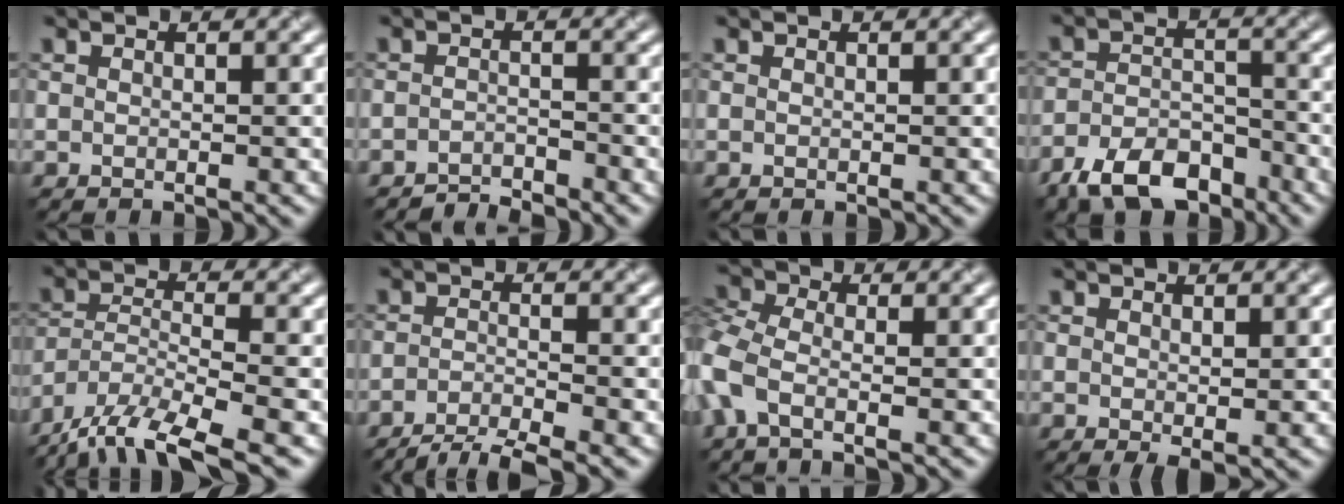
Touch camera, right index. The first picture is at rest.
{"total": 2.0, "force": [-2.0, 0.2, 0.2], "torque": [0.000, 0.004, -0.040]}
{"total": 0.0}
{"total": 6.4, "force": [-4.7, 3.1, 3.1], "torque": [-0.055, -0.005, -0.088]}
{"total": 9.8, "force": [-8.0, 2.4, 5.2], "torque": [-0.095, -0.020, -0.144]}
{"total": 4.3, "force": [-3.3, 0.8, 2.5], "torque": [-0.039, -0.005, -0.069]}
{"total": 4.1, "force": [-1.3, 2.2, 3.2], "torque": [-0.088, 0.001, -0.045]}
{"total": 1.3, "force": [0.0, 0.5, 1.2], "torque": [-0.018, -0.005, 0.002]}